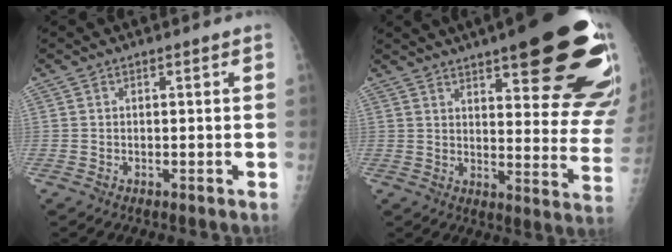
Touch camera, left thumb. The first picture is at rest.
{"total": 29.3, "force": [17.5, 7.7, 22.2], "torque": [-0.193, -0.053, 0.226]}